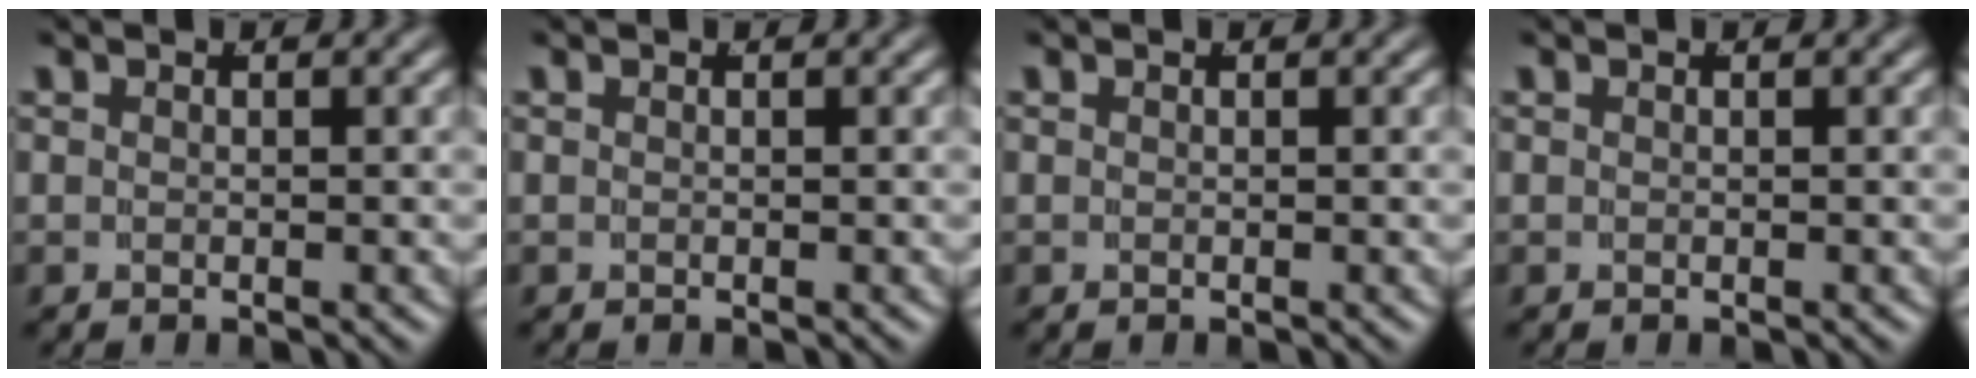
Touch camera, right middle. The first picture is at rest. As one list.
[{"total": 0.0}, {"total": 0.0}, {"total": 0.0}]